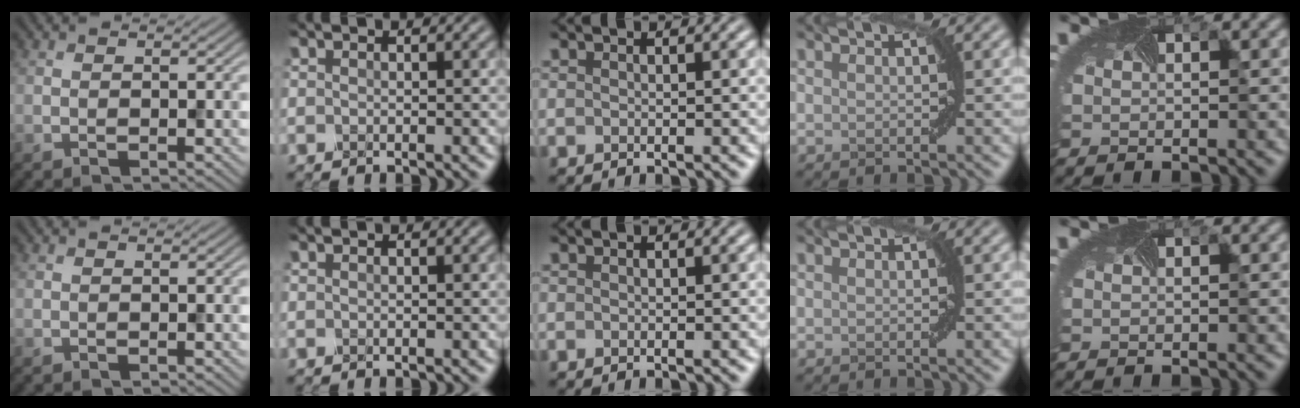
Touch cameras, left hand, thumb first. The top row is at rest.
{}